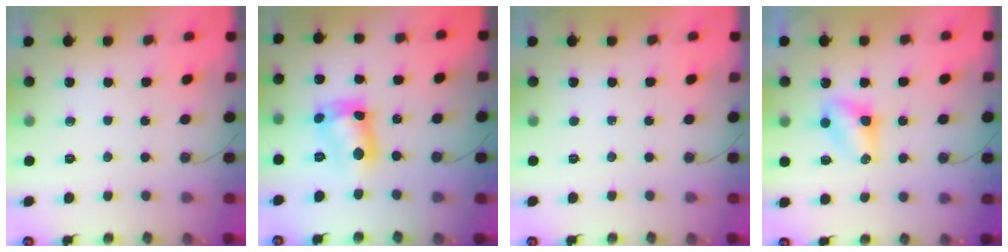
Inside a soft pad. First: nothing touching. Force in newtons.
{"total": 12.2, "press": 12.2, "slide": 0.8}
{"total": 0.0}
{"total": 5.3, "press": 5.3, "slide": 0.4}